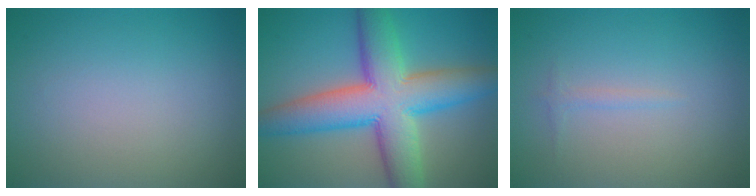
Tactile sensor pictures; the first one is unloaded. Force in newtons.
{"total": 10.8, "press": 10.8, "slide": 0.3}
{"total": 0.7, "press": 0.7, "slide": 0.1}